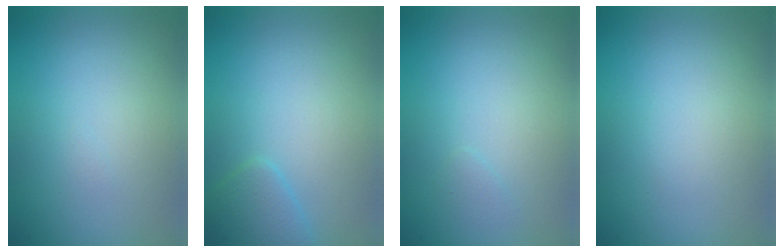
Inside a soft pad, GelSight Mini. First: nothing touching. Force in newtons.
{"total": 1.7, "press": 1.7, "slide": 0.1}
{"total": 0.5, "press": 0.5, "slide": 0.0}
{"total": 0.0}